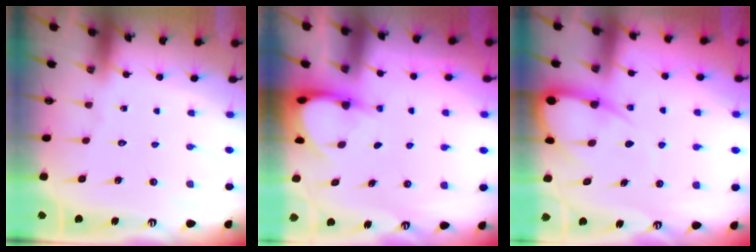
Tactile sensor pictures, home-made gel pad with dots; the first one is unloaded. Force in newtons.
{"total": 3.7, "press": 3.7, "slide": 0.3}
{"total": 7.9, "press": 7.9, "slide": 0.8}